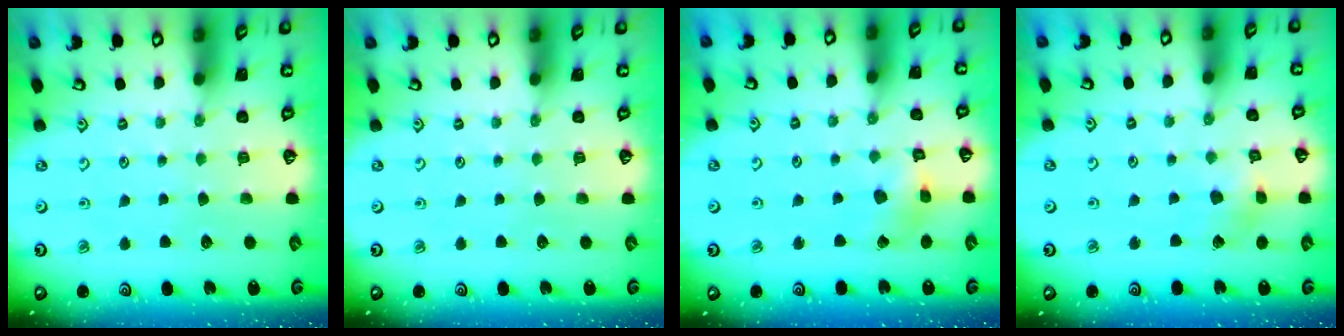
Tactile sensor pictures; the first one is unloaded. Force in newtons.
{"total": 0.0}
{"total": 5.2, "press": 5.2, "slide": 0.4}
{"total": 3.4, "press": 3.4, "slide": 0.5}